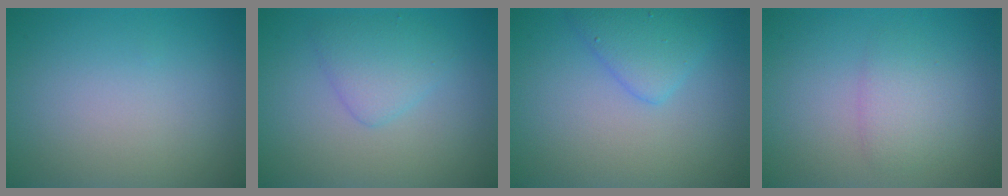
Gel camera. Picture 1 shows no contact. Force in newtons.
{"total": 2.5, "press": 2.5, "slide": 0.1}
{"total": 2.8, "press": 2.8, "slide": 0.1}
{"total": 2.1, "press": 2.1, "slide": 0.1}